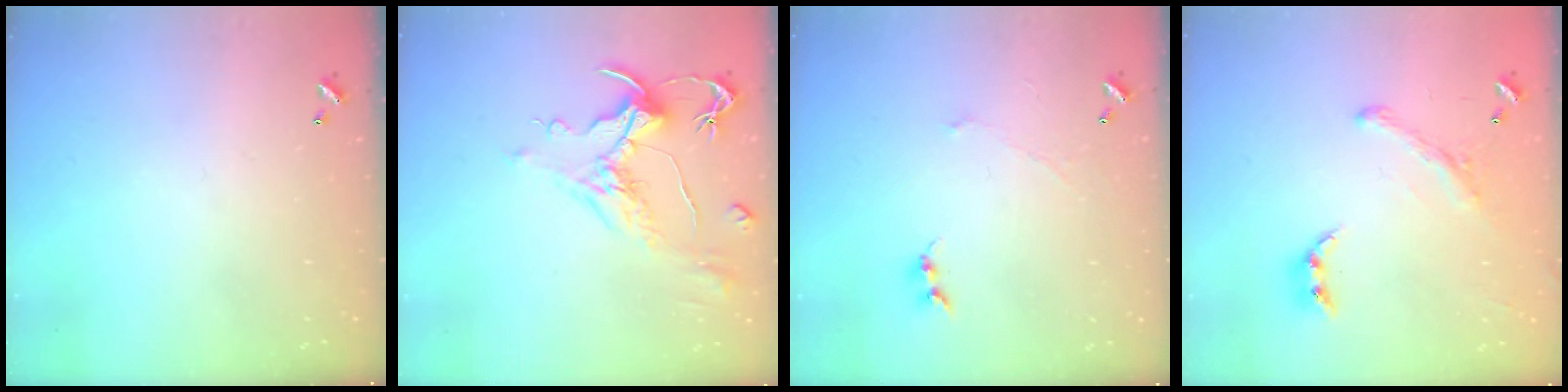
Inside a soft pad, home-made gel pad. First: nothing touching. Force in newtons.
{"total": 1.6, "press": 0.7, "slide": 1.5}
{"total": 0.0}
{"total": 2.0, "press": 1.5, "slide": 1.2}